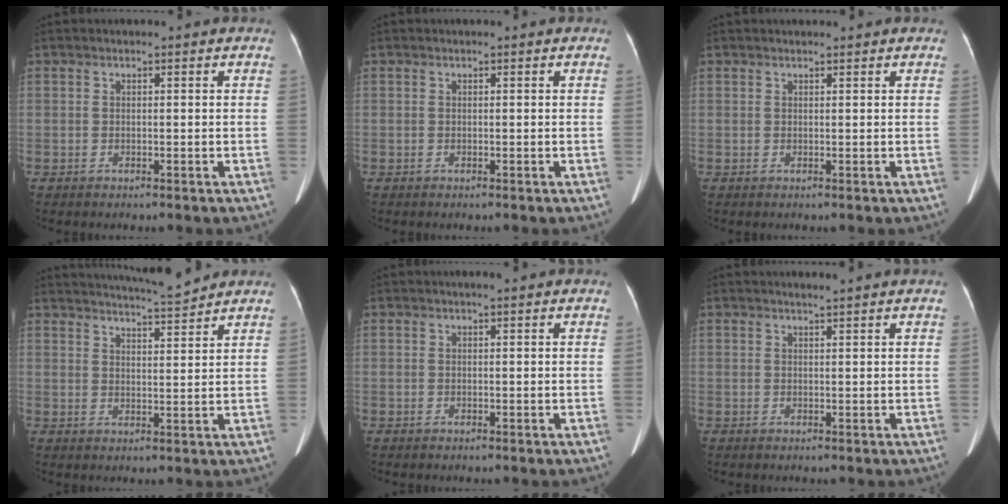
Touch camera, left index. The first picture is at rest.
{"total": 0.0}
{"total": 1.6, "force": [1.5, 0.2, 0.4], "torque": [-0.007, 0.016, 0.025]}
{"total": 7.1, "force": [6.9, -0.8, 1.7], "torque": [-0.036, -0.002, 0.106]}
{"total": 0.8, "force": [0.6, 0.0, 0.5], "torque": [-0.008, 0.004, 0.010]}
{"total": 1.2, "force": [1.1, -0.4, 0.4], "torque": [-0.010, -0.004, 0.022]}